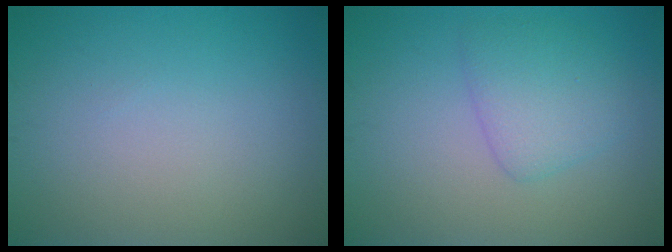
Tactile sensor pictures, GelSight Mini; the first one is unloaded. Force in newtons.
{"total": 3.0, "press": 3.0, "slide": 0.2}